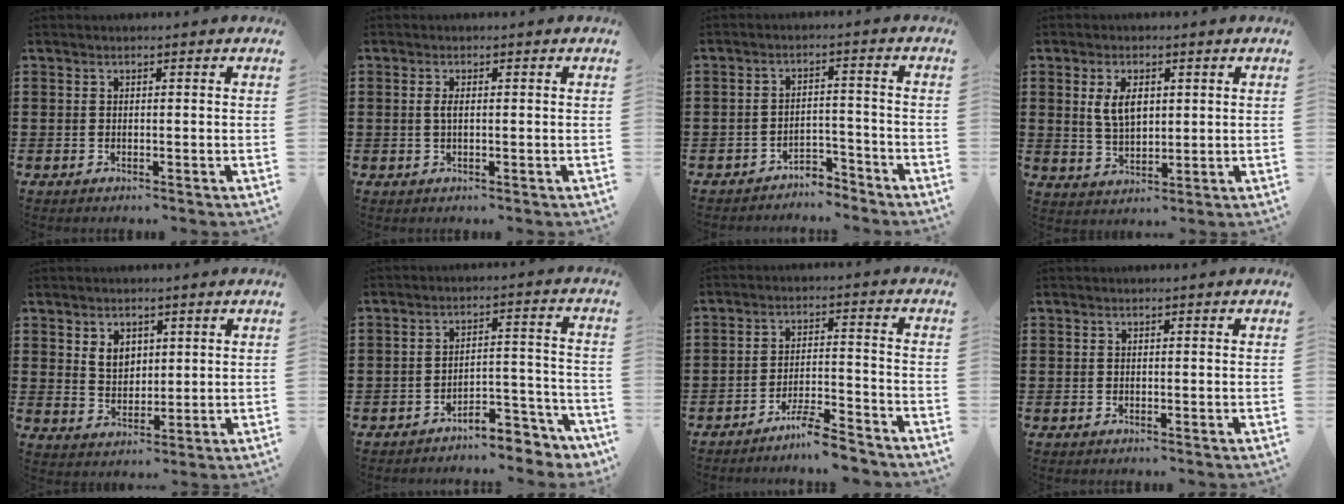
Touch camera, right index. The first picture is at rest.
{"total": 1.6, "force": [0.0, 0.5, 1.5], "torque": [-0.037, 0.000, -0.004]}
{"total": 3.7, "force": [-3.6, 0.4, 0.4], "torque": [-0.012, 0.004, -0.074]}
{"total": 5.0, "force": [1.3, 2.8, 3.9], "torque": [-0.078, 0.007, 0.021]}
{"total": 4.0, "force": [1.8, 2.9, 2.0], "torque": [-0.049, 0.011, 0.032]}
{"total": 5.5, "force": [-5.2, 1.1, 1.4], "torque": [-0.023, 0.013, -0.103]}
{"total": 5.8, "force": [-5.1, 0.3, 2.7], "torque": [-0.052, -0.001, -0.096]}
{"total": 0.0}